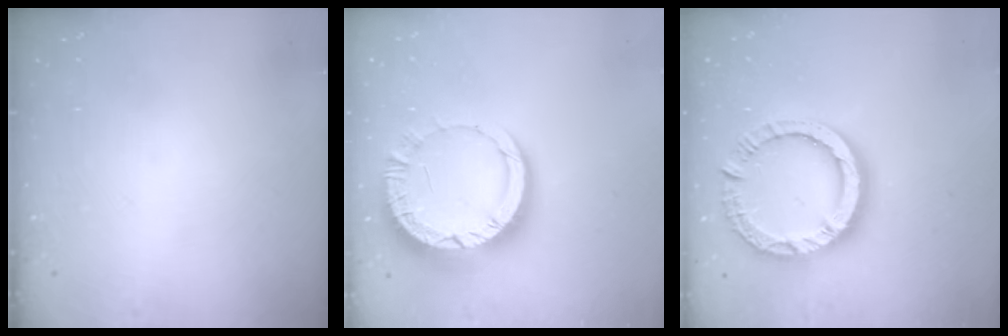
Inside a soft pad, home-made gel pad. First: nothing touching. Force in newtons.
{"total": 12.4, "press": 12.3, "slide": 1.2}
{"total": 14.8, "press": 14.7, "slide": 1.6}